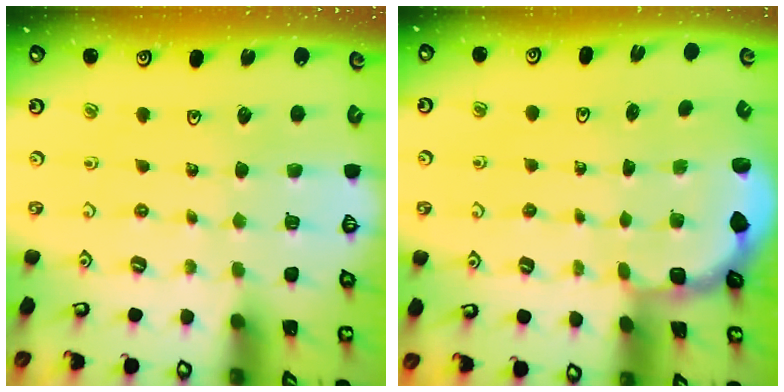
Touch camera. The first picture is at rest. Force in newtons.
{"total": 1.7, "press": 1.5, "slide": 0.7}